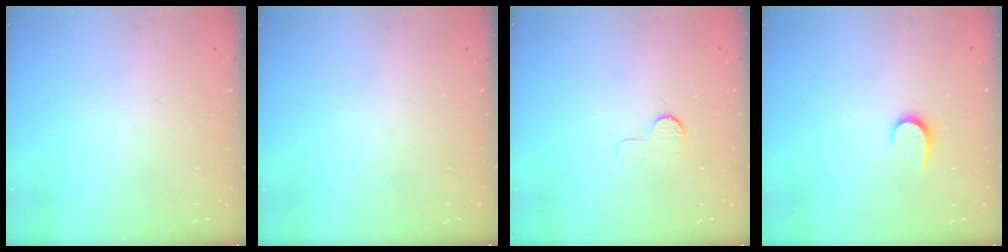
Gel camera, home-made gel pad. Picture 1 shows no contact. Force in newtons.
{"total": 0.0}
{"total": 5.7, "press": 5.6, "slide": 0.6}
{"total": 5.0, "press": 5.0, "slide": 0.5}